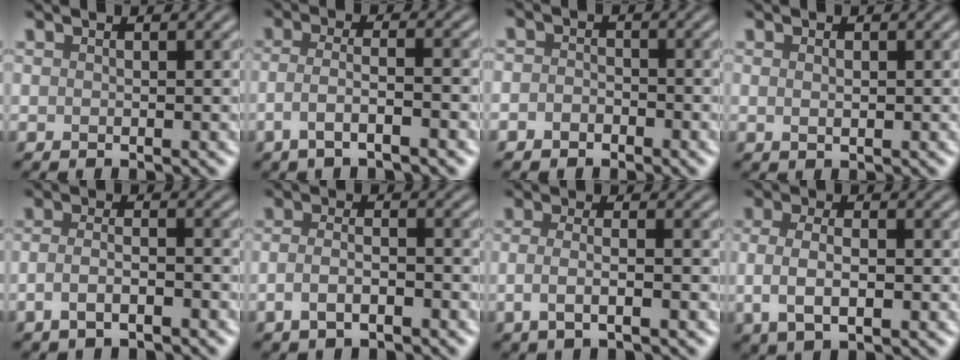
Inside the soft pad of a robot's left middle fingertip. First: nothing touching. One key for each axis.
{"total": 3.6, "fx": -1.7, "fy": 0.9, "fz": 3.0, "tx": -0.053, "ty": 0.003, "tz": -0.044}
{"total": 1.8, "fx": -0.9, "fy": 1.5, "fz": 0.5, "tx": 0.012, "ty": 0.003, "tz": -0.027}
{"total": 0.8, "fx": 0.2, "fy": 0.4, "fz": 0.7, "tx": -0.014, "ty": 0.001, "tz": 0.004}
{"total": 2.8, "fx": -1.4, "fy": 1.1, "fz": 2.2, "tx": -0.046, "ty": 0.001, "tz": -0.029}
{"total": 2.9, "fx": -1.3, "fy": 1.3, "fz": 2.2, "tx": -0.047, "ty": -0.002, "tz": -0.028}
{"total": 3.2, "fx": -0.8, "fy": 1.2, "fz": 2.9, "tx": -0.051, "ty": -0.006, "tz": -0.016}
{"total": 4.5, "fx": -0.5, "fy": 2.1, "fz": 3.9, "tx": -0.079, "ty": -0.007, "tz": -0.001}